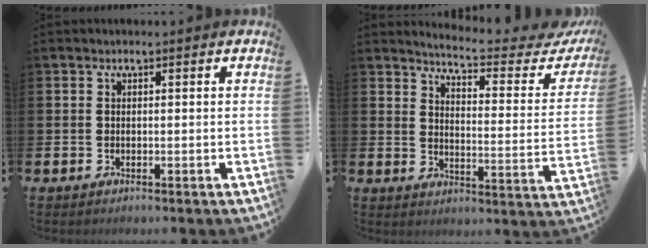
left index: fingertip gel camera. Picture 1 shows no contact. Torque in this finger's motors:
{"motor_torque": [1.01, -1.13, 0.16, 0.01]}